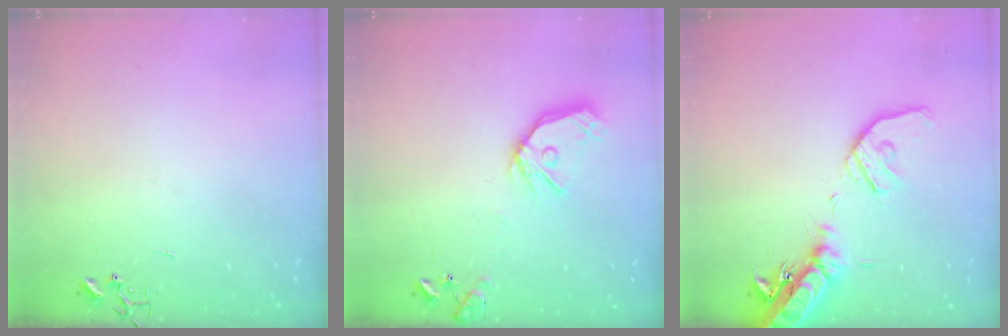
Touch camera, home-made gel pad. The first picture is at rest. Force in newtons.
{"total": 15.3, "press": 15.1, "slide": 2.1}
{"total": 19.4, "press": 19.1, "slide": 3.5}